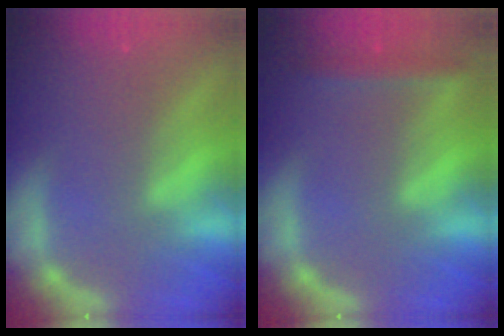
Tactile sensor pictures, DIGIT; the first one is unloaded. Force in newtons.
{"total": 2.4}